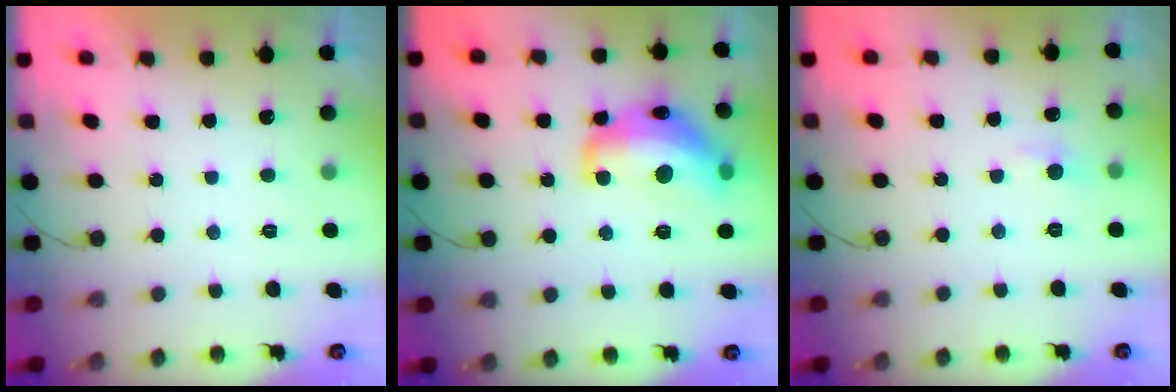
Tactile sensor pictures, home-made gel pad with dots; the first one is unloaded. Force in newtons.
{"total": 17.6, "press": 17.6, "slide": 0.9}
{"total": 5.4, "press": 5.4, "slide": 0.7}